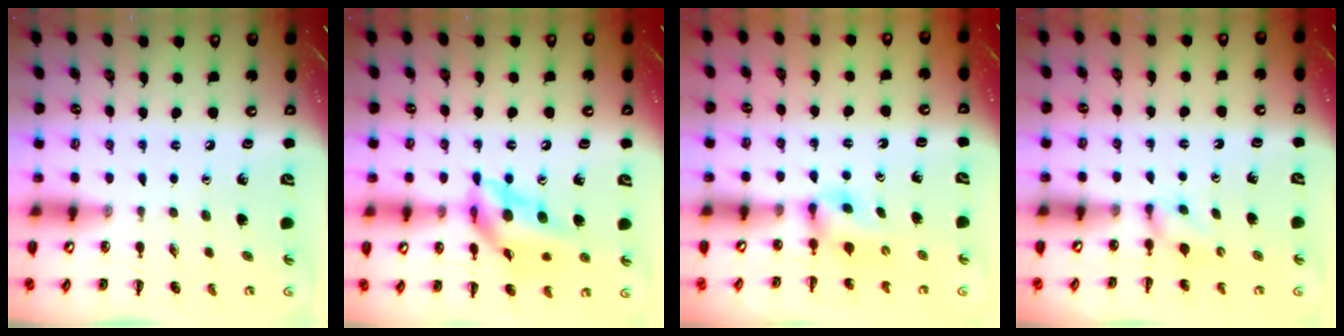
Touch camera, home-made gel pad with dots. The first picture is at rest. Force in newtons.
{"total": 13.8, "press": 13.0, "slide": 4.6}
{"total": 2.5, "press": 2.2, "slide": 1.2}
{"total": 2.5, "press": 2.3, "slide": 1.0}